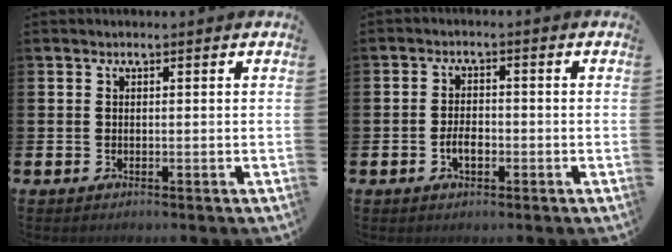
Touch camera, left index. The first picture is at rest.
{"total": 2.8, "force": [-0.8, 1.6, 2.2], "torque": [-0.029, -0.001, -0.019]}